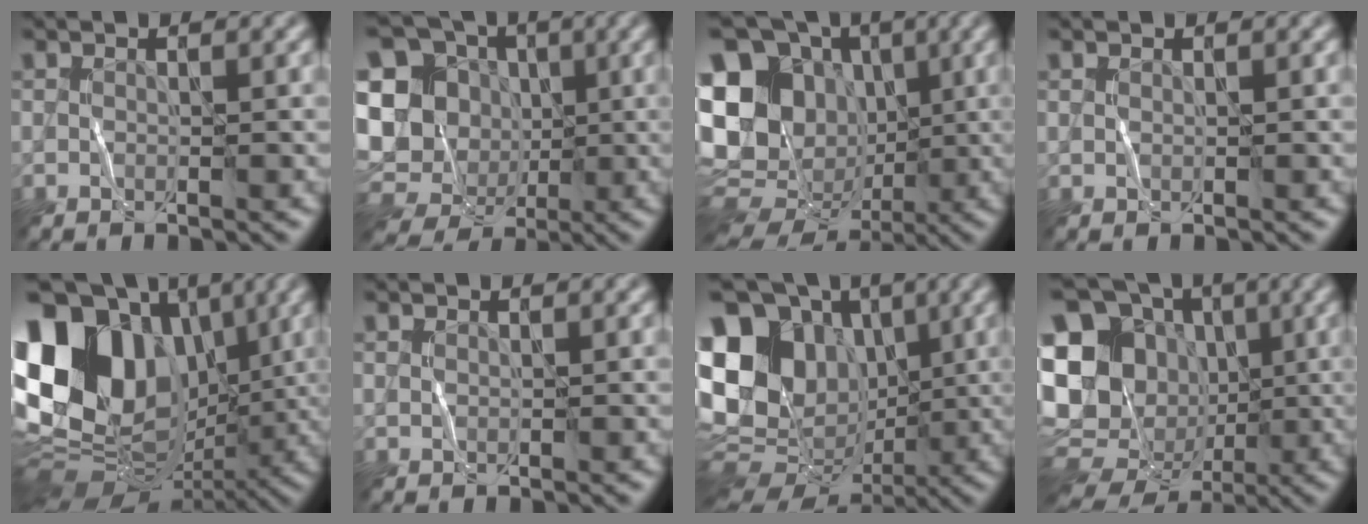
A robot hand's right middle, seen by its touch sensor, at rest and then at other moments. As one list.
[{"total": 14.9, "force": [-1.3, 13.2, 6.8], "torque": [-0.152, 0.000, -0.035]}, {"total": 17.9, "force": [1.2, 15.0, 9.7], "torque": [-0.210, 0.024, 0.015]}, {"total": 0.0}, {"total": 17.2, "force": [3.3, 12.8, 11.0], "torque": [-0.223, 0.034, 0.054]}, {"total": 0.0}, {"total": 15.8, "force": [2.1, 12.1, 9.9], "torque": [-0.188, 0.029, 0.046]}, {"total": 16.9, "force": [-0.7, 14.4, 8.8], "torque": [-0.199, 0.009, -0.021]}]